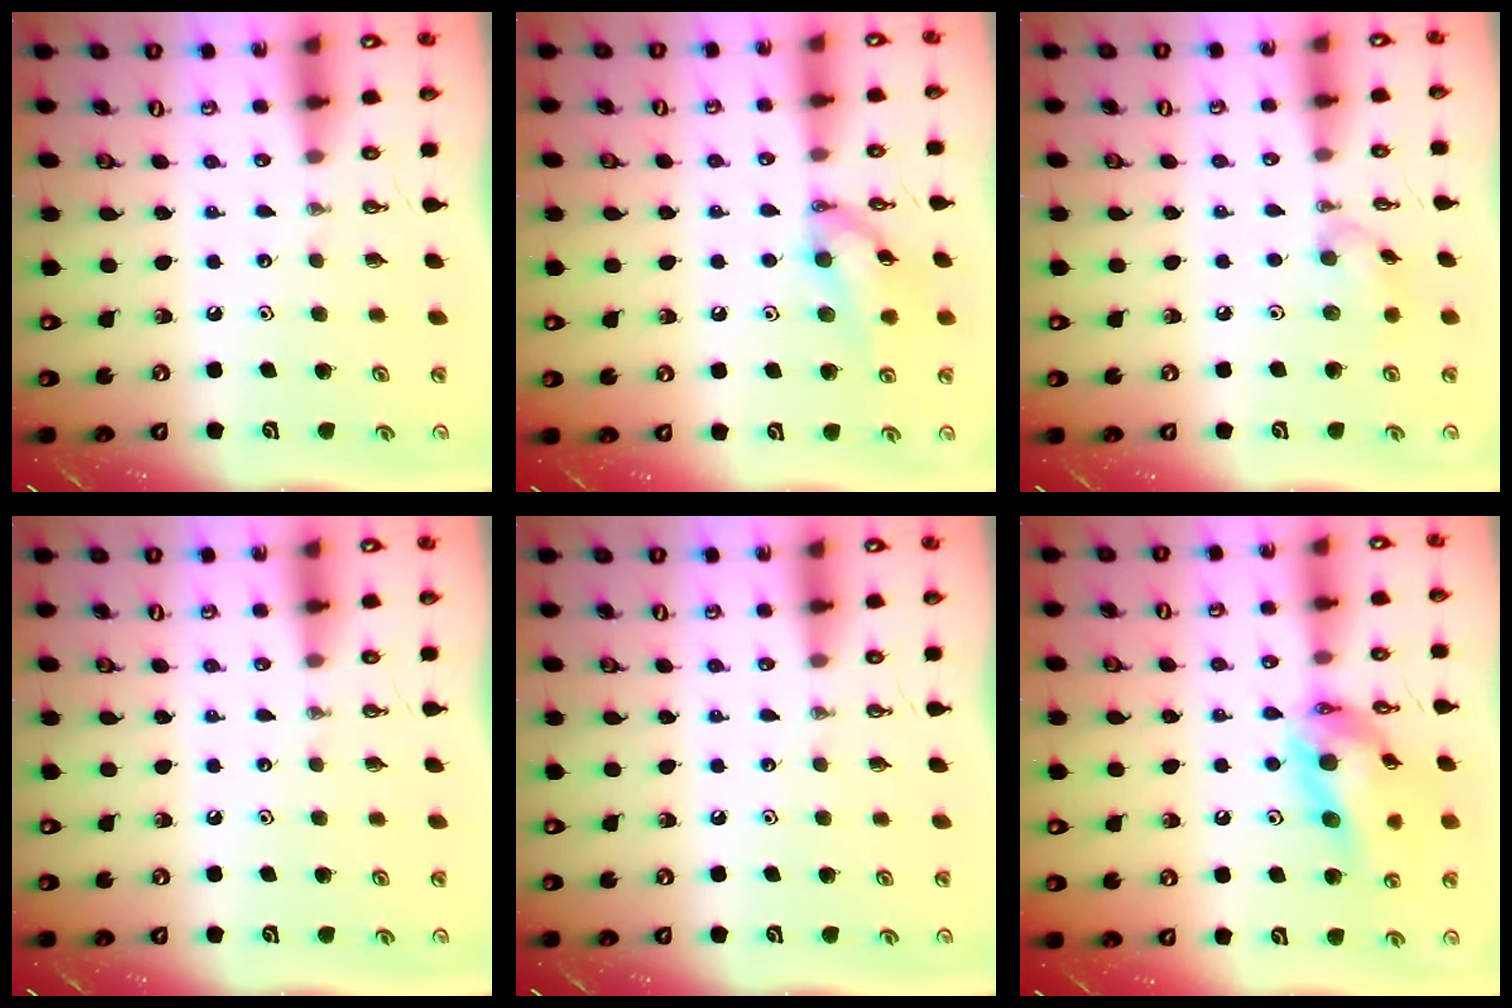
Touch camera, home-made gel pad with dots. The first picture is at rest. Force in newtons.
{"total": 12.0, "press": 12.0, "slide": 0.7}
{"total": 7.4, "press": 7.3, "slide": 0.8}
{"total": 0.0}
{"total": 0.0}
{"total": 15.7, "press": 15.6, "slide": 2.0}